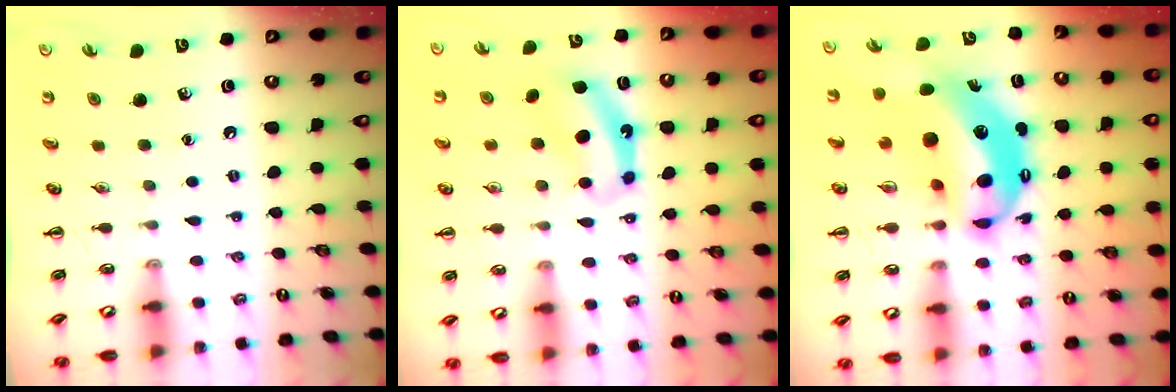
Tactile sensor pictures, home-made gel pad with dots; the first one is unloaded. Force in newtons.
{"total": 7.1, "press": 7.0, "slide": 0.4}
{"total": 14.7, "press": 14.3, "slide": 3.6}